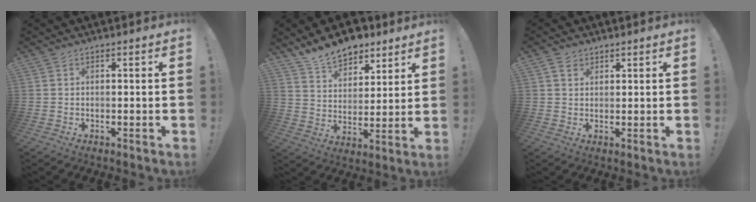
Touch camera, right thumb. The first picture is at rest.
{"total": 12.0, "force": [9.9, 5.7, 3.5], "torque": [-0.070, -0.069, 0.189]}
{"total": 2.7, "force": [1.8, 1.8, 1.1], "torque": [-0.016, -0.003, 0.033]}